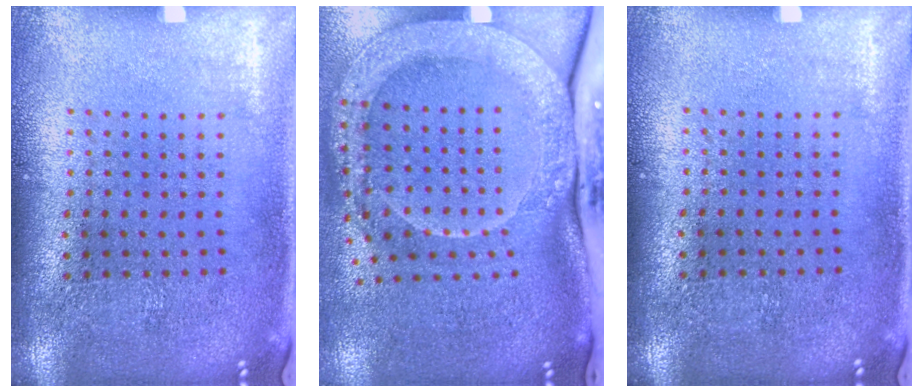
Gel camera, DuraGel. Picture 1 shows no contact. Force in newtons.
{"total": 2.7, "press": 2.3, "slide": 1.5}
{"total": 0.0}